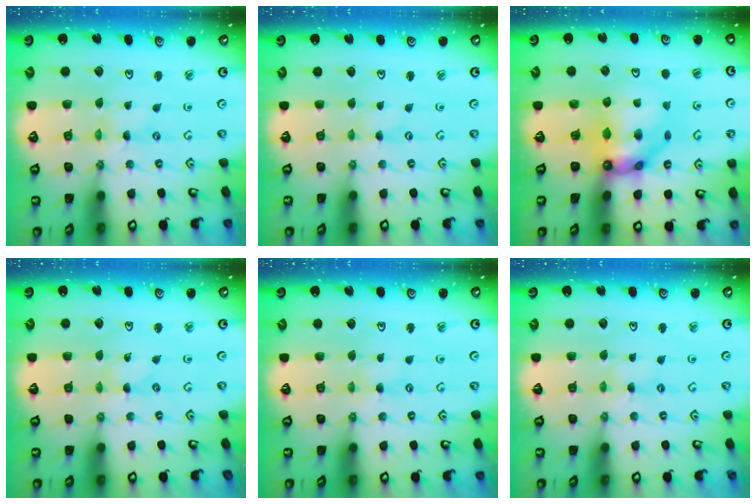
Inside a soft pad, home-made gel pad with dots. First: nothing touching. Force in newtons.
{"total": 0.0}
{"total": 12.6, "press": 12.6, "slide": 1.1}
{"total": 0.0}
{"total": 1.3, "press": 1.2, "slide": 0.3}
{"total": 0.9, "press": 0.8, "slide": 0.2}